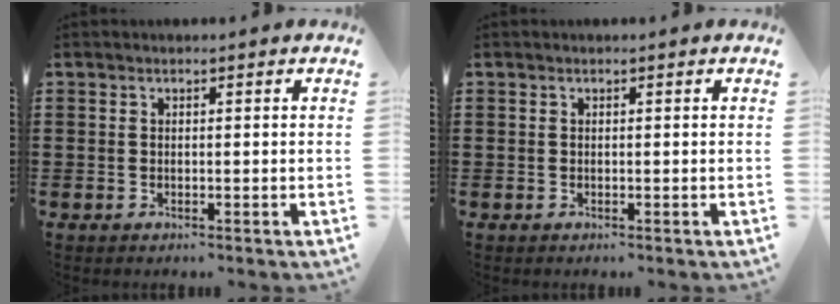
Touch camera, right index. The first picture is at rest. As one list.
[{"total": 0.0}]